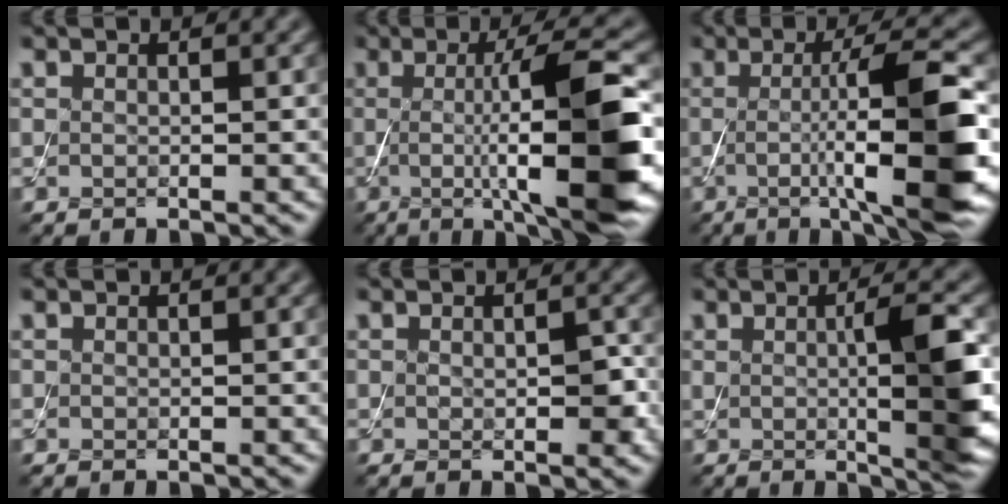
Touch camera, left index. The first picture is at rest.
{"total": 12.6, "force": [-0.8, 2.7, 12.3], "torque": [-0.159, -0.002, -0.013]}
{"total": 11.5, "force": [-1.0, 2.3, 11.2], "torque": [-0.145, -0.001, -0.018]}
{"total": 0.0}
{"total": 2.1, "force": [-0.1, 1.0, 1.8], "torque": [-0.027, -0.004, 0.001]}
{"total": 6.7, "force": [0.2, 1.4, 6.6], "torque": [-0.091, 0.001, 0.004]}